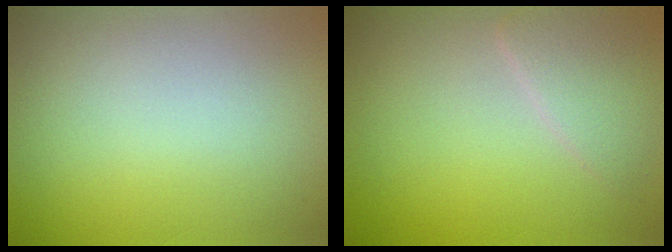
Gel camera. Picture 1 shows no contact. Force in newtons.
{"total": 2.6, "press": 2.6, "slide": 0.0}